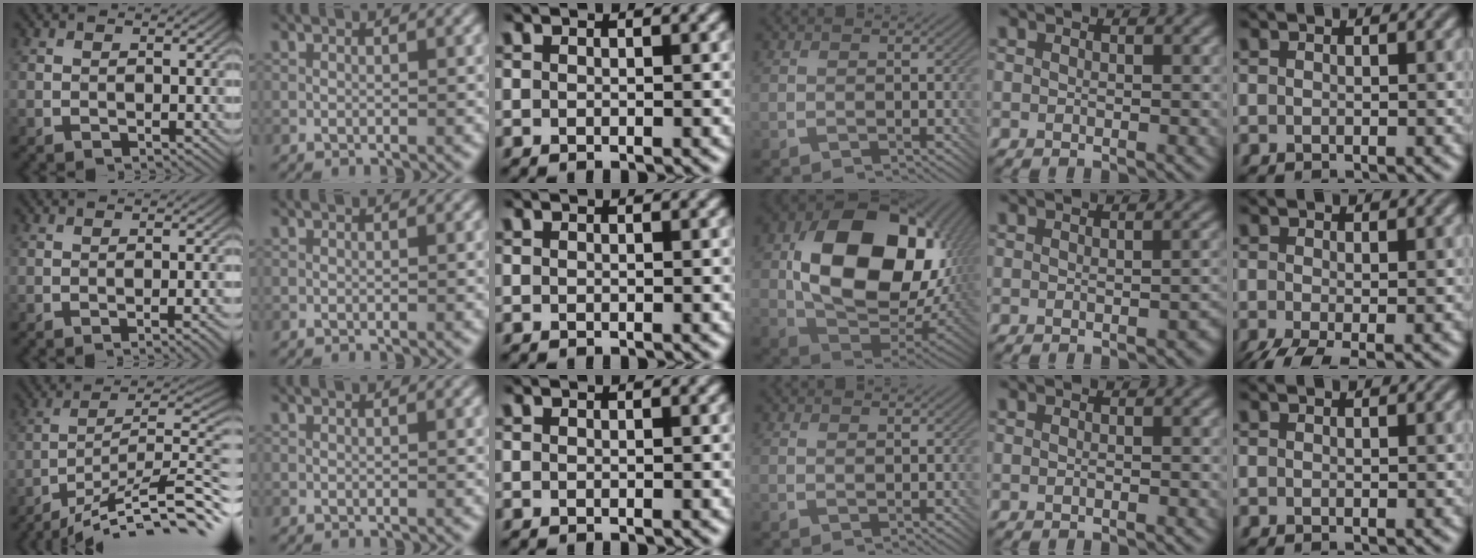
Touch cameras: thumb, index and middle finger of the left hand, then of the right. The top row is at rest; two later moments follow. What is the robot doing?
{"motion": "screw", "object": "bottle cap"}